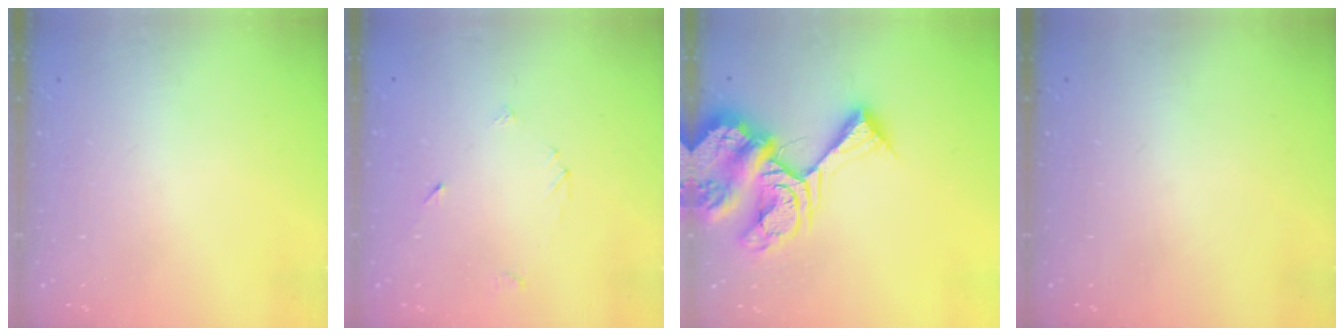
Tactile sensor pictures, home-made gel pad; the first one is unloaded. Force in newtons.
{"total": 2.6, "press": 2.6, "slide": 0.2}
{"total": 19.2, "press": 19.1, "slide": 2.4}
{"total": 0.0}